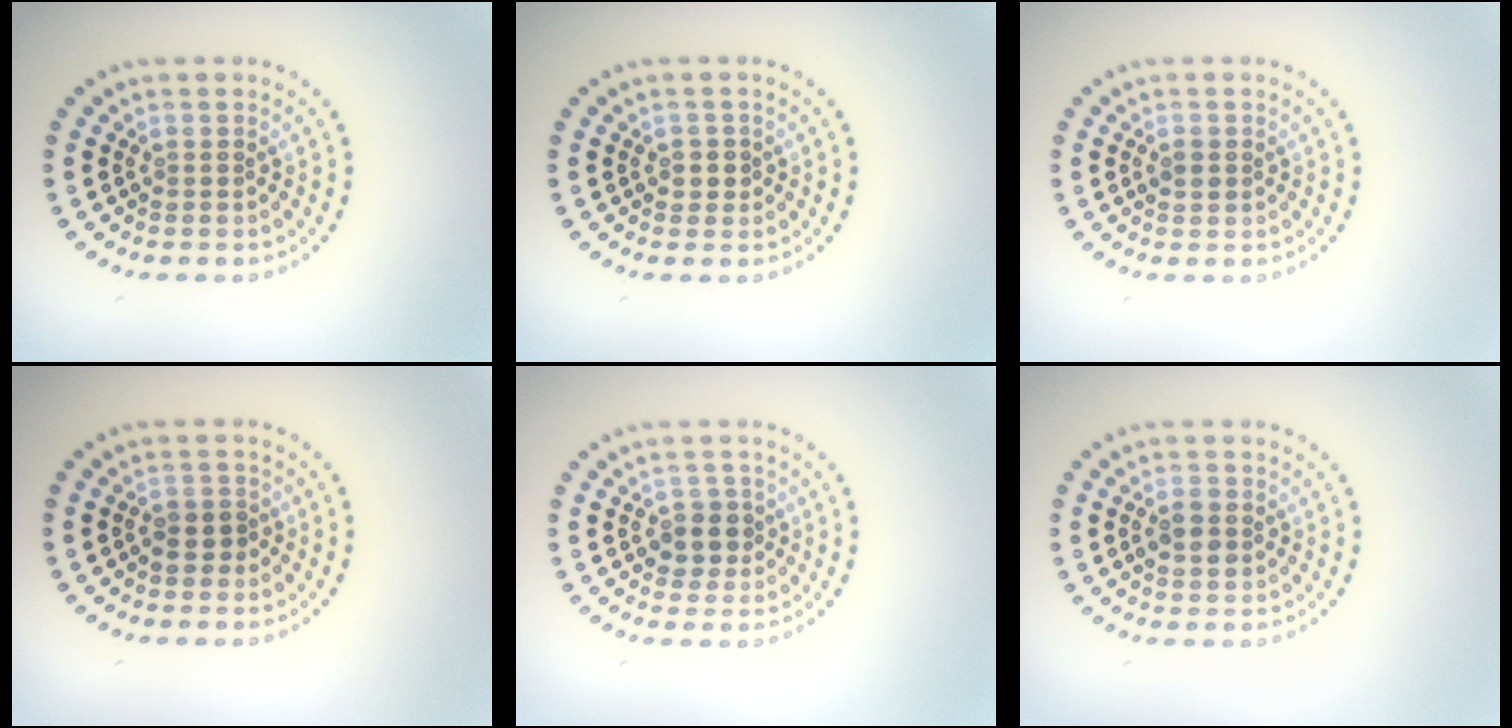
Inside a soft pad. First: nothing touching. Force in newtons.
{"total": 1.2, "press": 1.0, "slide": 0.5}
{"total": 1.1, "press": 1.1, "slide": 0.2}
{"total": 1.5, "press": 1.4, "slide": 0.7}
{"total": 2.4, "press": 2.2, "slide": 1.0}
{"total": 2.7, "press": 2.7, "slide": 0.2}